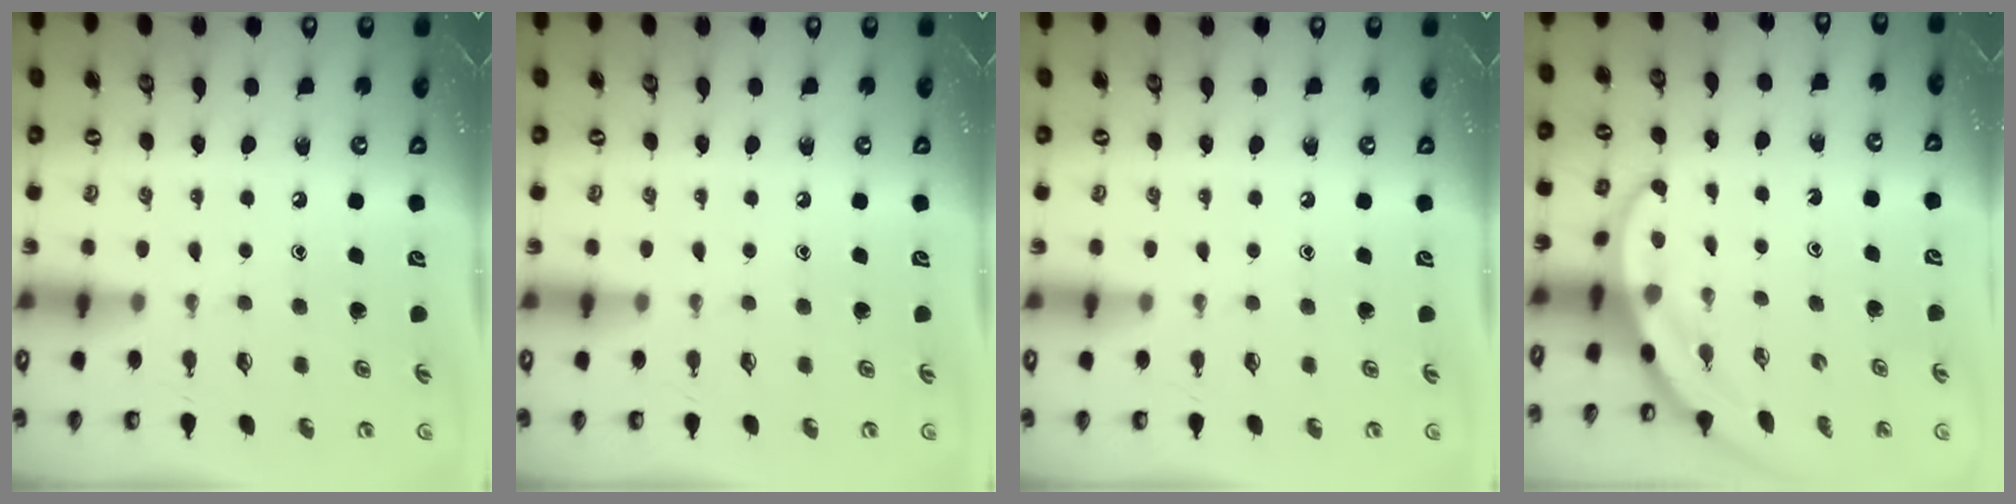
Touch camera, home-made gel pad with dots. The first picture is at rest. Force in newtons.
{"total": 0.0}
{"total": 0.0}
{"total": 3.1, "press": 3.1, "slide": 0.2}